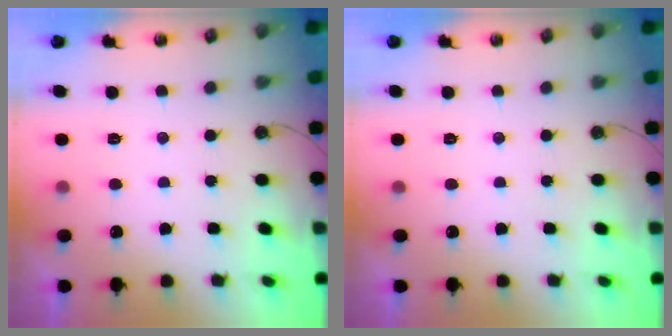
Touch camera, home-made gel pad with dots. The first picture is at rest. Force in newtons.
{"total": 0.0}